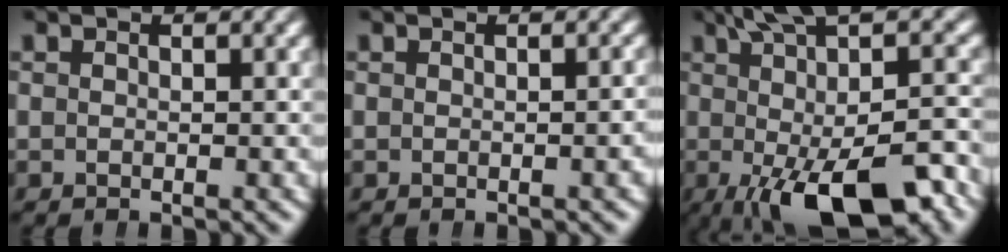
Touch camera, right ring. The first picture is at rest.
{"total": 0.6, "force": [-0.3, -0.2, 0.5], "torque": [-0.006, 0.003, -0.005]}
{"total": 11.3, "force": [-1.4, 4.0, 10.5], "torque": [-0.170, -0.012, -0.008]}